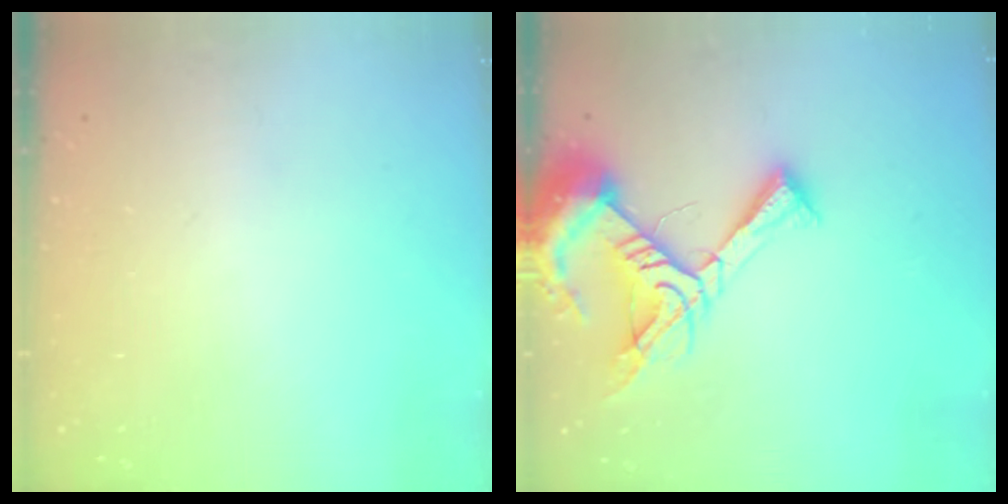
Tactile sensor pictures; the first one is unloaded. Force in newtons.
{"total": 13.9, "press": 13.9, "slide": 1.3}